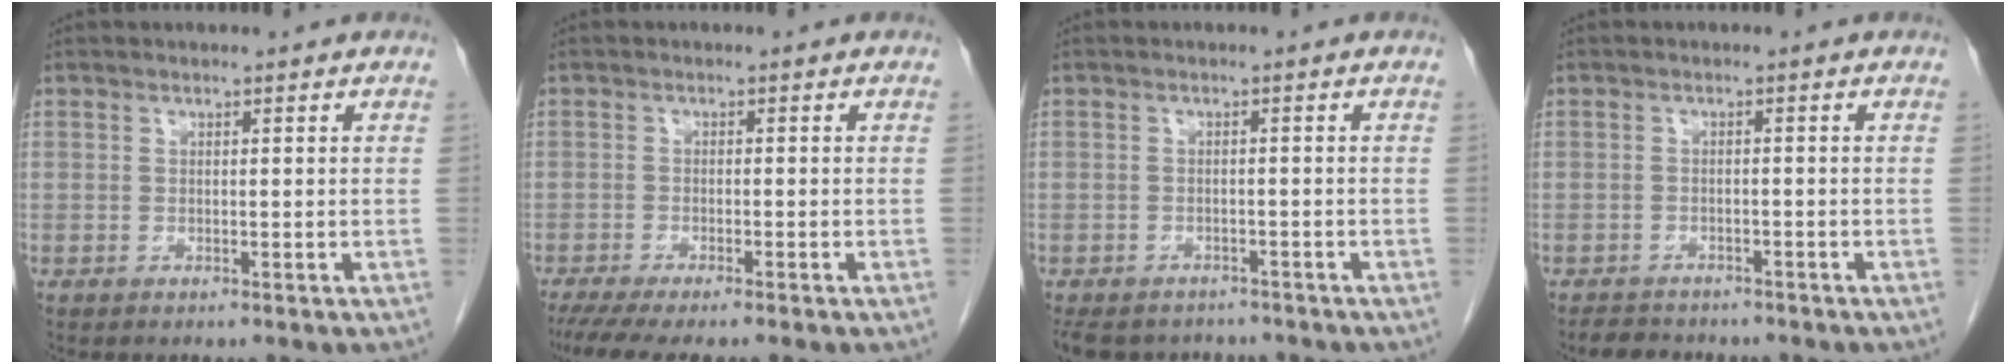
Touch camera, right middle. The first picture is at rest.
{"total": 7.3, "force": [-6.0, 0.4, 4.2], "torque": [-0.055, -0.015, -0.095]}
{"total": 9.8, "force": [-8.4, 4.4, 2.4], "torque": [-0.053, 0.002, -0.108]}
{"total": 4.5, "force": [-4.0, 1.8, 1.0], "torque": [-0.019, -0.005, -0.056]}